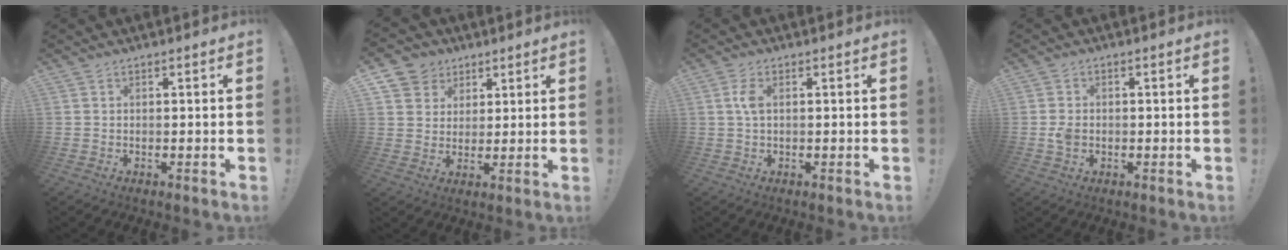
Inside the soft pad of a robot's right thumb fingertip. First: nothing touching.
{"total": 7.1, "force": [3.2, 6.3, 1.0], "torque": [-0.015, -0.020, 0.066]}
{"total": 3.6, "force": [0.5, 1.4, 3.3], "torque": [-0.059, 0.004, 0.008]}
{"total": 2.7, "force": [-0.5, 1.9, 1.8], "torque": [-0.028, 0.005, -0.008]}